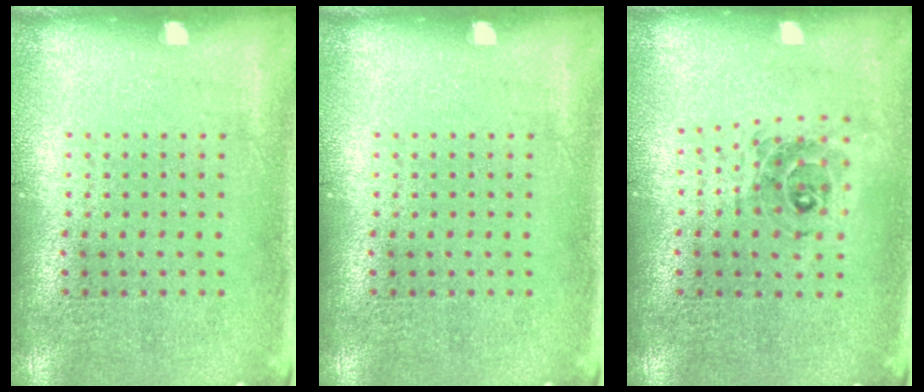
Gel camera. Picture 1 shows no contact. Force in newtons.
{"total": 0.0}
{"total": 0.8, "press": 0.8, "slide": 0.1}